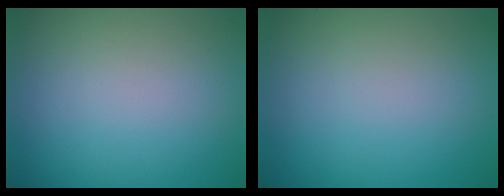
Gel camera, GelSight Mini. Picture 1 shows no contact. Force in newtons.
{"total": 0.0}